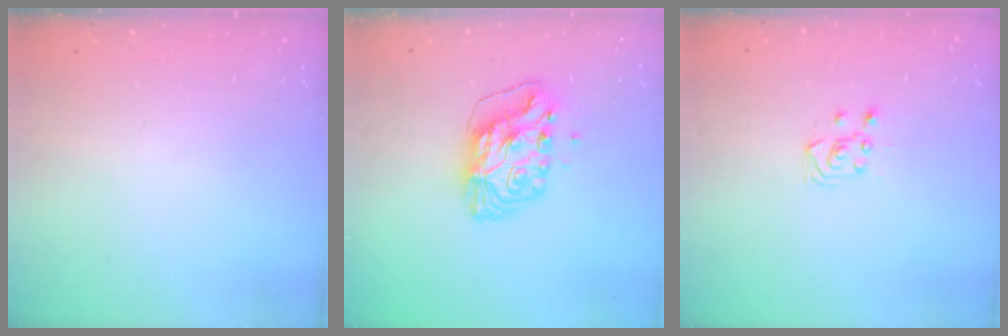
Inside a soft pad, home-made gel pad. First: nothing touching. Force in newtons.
{"total": 11.3, "press": 11.3, "slide": 1.1}
{"total": 4.5, "press": 4.4, "slide": 0.8}